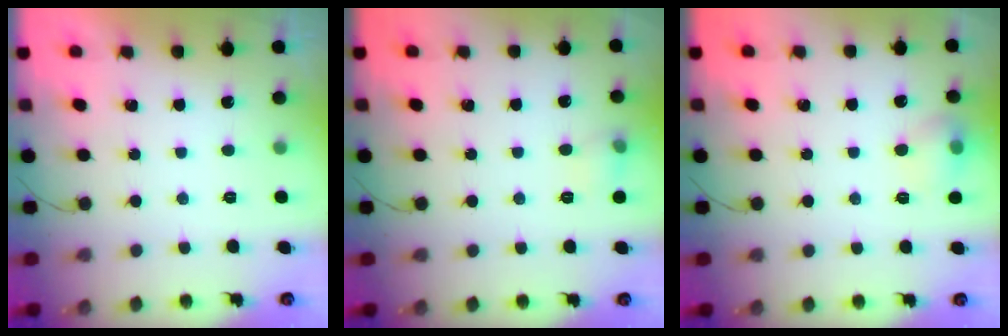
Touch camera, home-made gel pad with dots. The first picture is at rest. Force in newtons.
{"total": 5.5, "press": 5.3, "slide": 1.6}
{"total": 8.2, "press": 8.0, "slide": 1.4}